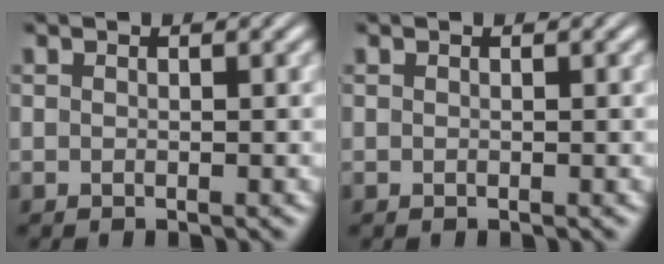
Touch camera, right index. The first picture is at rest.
{"total": 0.0}